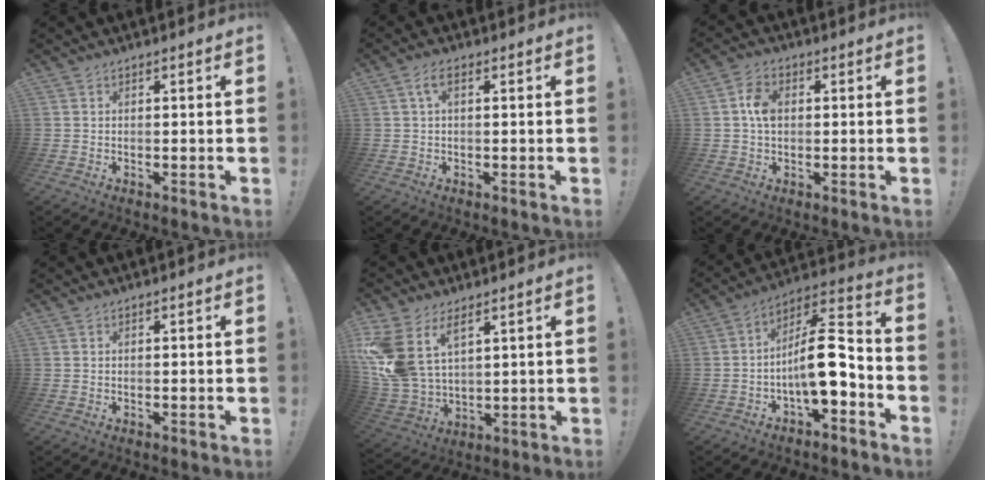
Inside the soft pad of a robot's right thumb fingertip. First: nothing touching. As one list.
[{"total": 3.5, "force": [1.0, 1.5, 3.0], "torque": [-0.057, 0.006, 0.016]}, {"total": 6.3, "force": [0.6, 4.3, 4.6], "torque": [-0.076, 0.006, 0.011]}, {"total": 0.0}, {"total": 13.9, "force": [6.7, 9.1, 8.2], "torque": [-0.183, -0.038, 0.130]}, {"total": 14.7, "force": [-2.8, 5.3, 13.5], "torque": [-0.233, 0.016, -0.041]}]